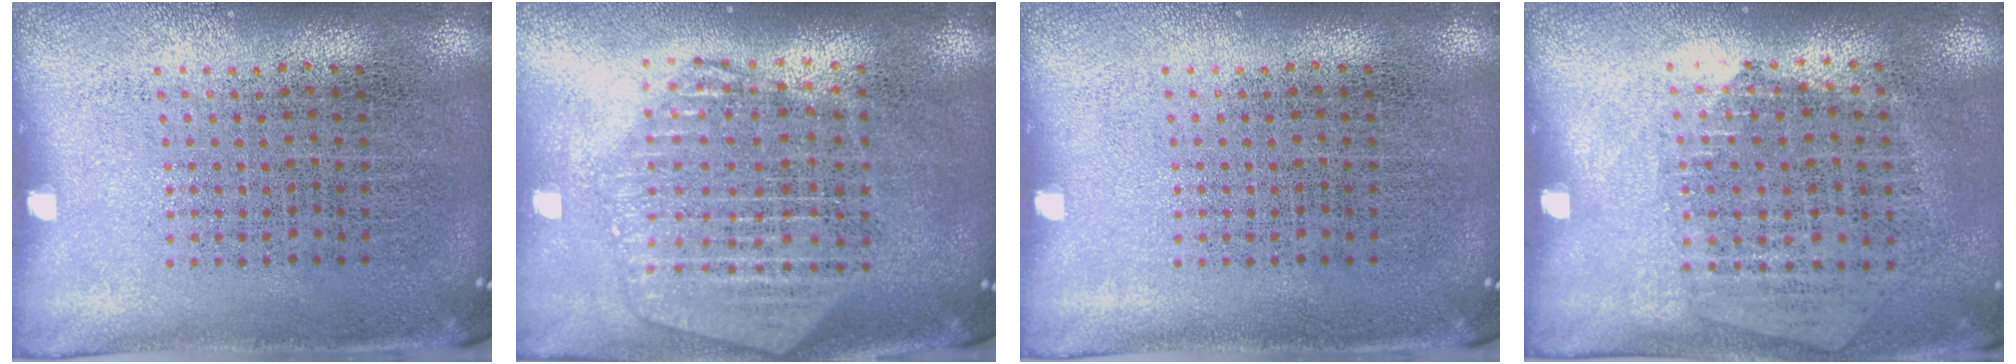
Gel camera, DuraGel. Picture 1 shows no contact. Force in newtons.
{"total": 2.1, "press": 1.9, "slide": 1.0}
{"total": 0.0}
{"total": 1.3, "press": 1.2, "slide": 0.5}